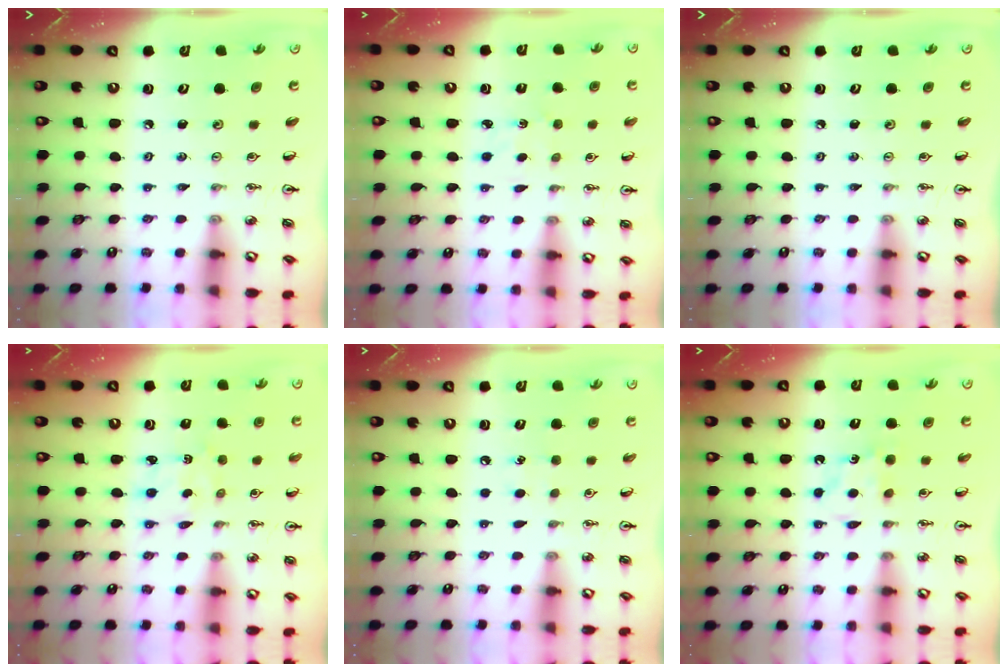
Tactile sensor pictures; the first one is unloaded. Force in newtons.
{"total": 1.6, "press": 1.6, "slide": 0.3}
{"total": 0.0}
{"total": 2.4, "press": 2.4, "slide": 0.3}
{"total": 5.5, "press": 5.4, "slide": 0.6}
{"total": 4.7, "press": 4.7, "slide": 0.7}